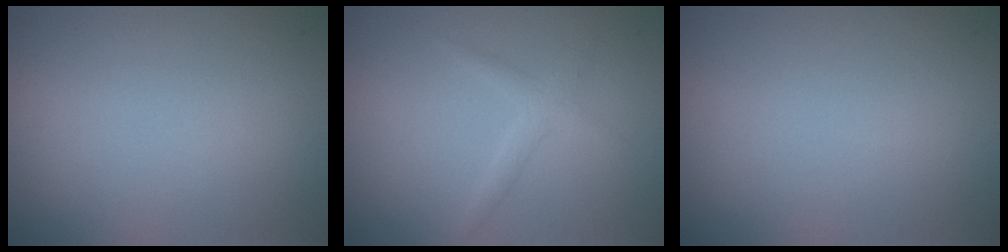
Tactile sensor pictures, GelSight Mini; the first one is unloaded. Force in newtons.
{"total": 1.4, "press": 1.4, "slide": 0.1}
{"total": 0.0}